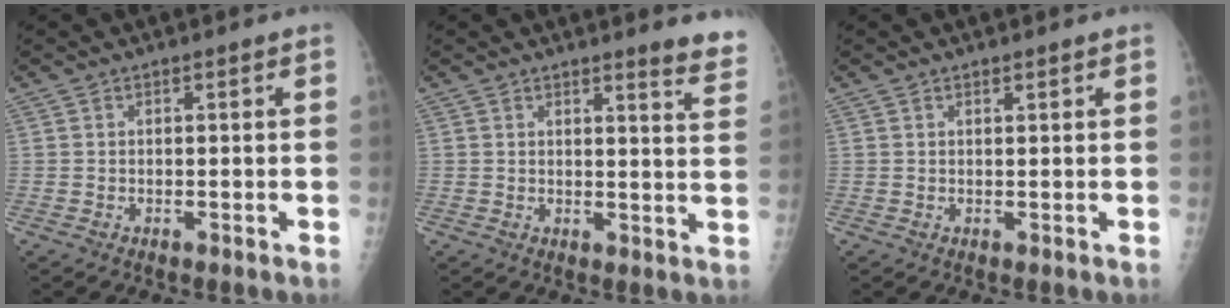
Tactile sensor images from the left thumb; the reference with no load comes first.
{"total": 6.3, "force": [5.5, 0.4, 3.0], "torque": [-0.020, -0.040, 0.045]}
{"total": 0.6, "force": [0.5, 0.1, 0.2], "torque": [-0.006, -0.003, 0.009]}